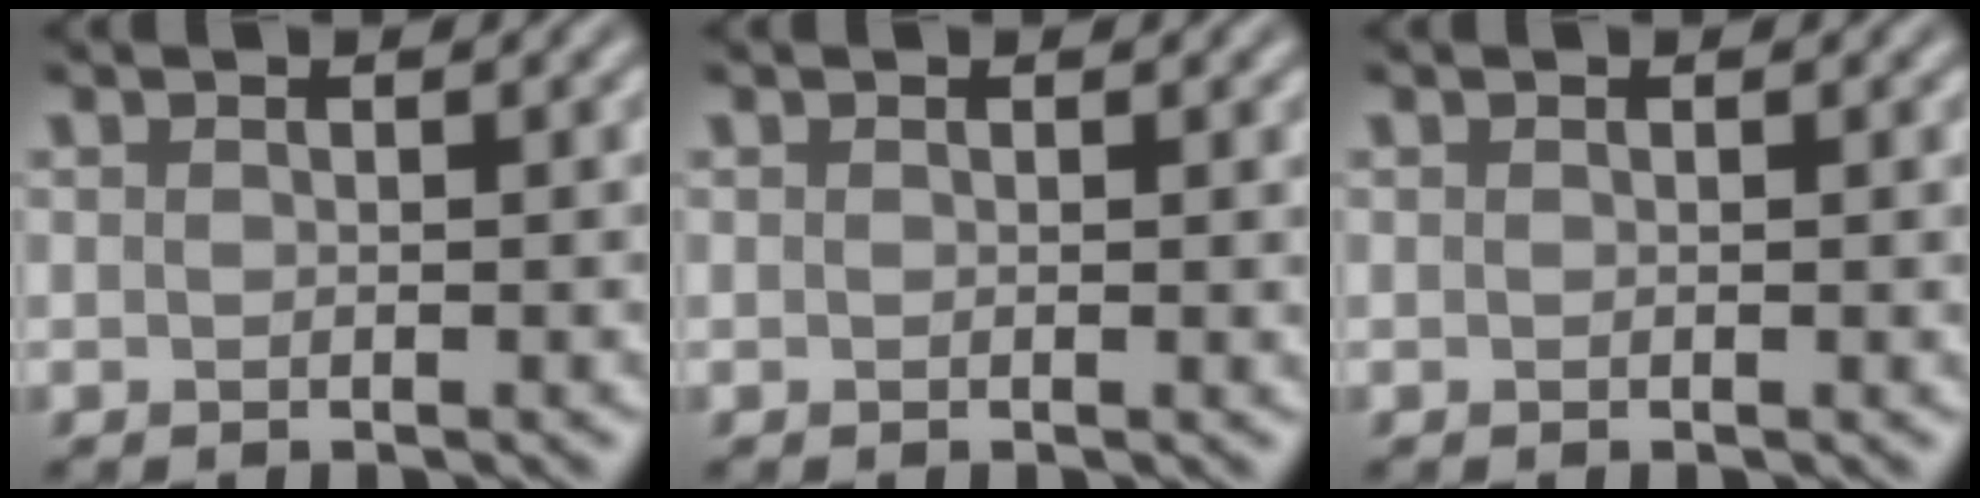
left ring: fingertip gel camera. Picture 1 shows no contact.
{"total": 0.0}
{"total": 0.0}